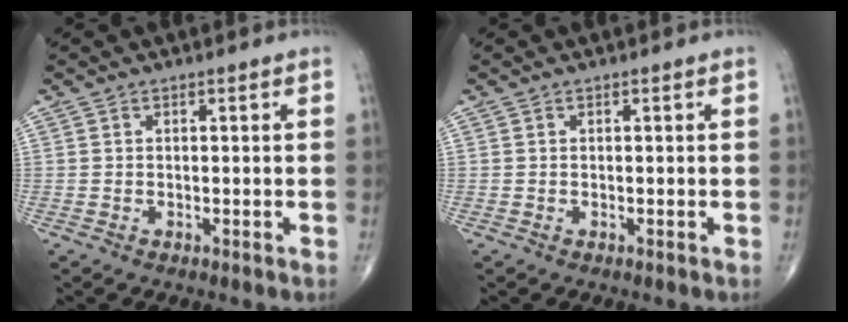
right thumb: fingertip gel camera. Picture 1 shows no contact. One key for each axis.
{"total": 0.0}